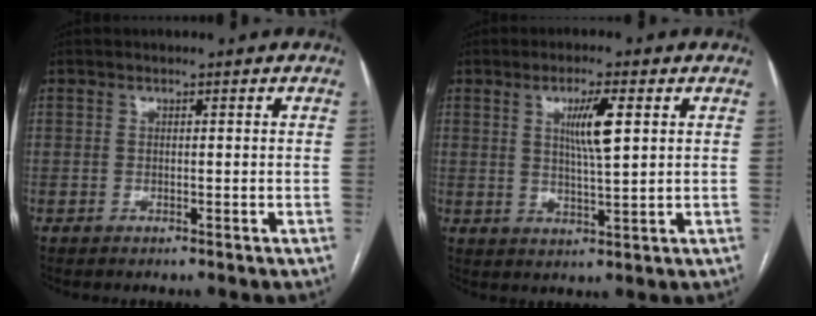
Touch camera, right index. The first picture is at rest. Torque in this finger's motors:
{"motor_torque": [0.30, 0.03, 0.37, 0.09]}